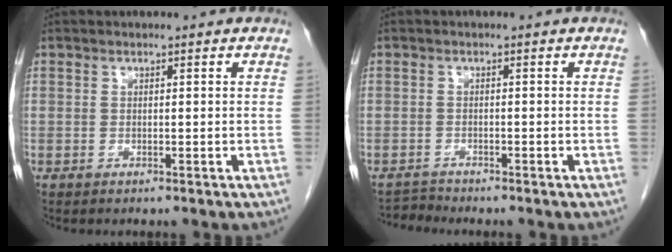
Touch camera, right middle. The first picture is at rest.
{"total": 1.6, "force": [-1.4, -0.3, -0.8], "torque": [0.021, -0.012, -0.025]}